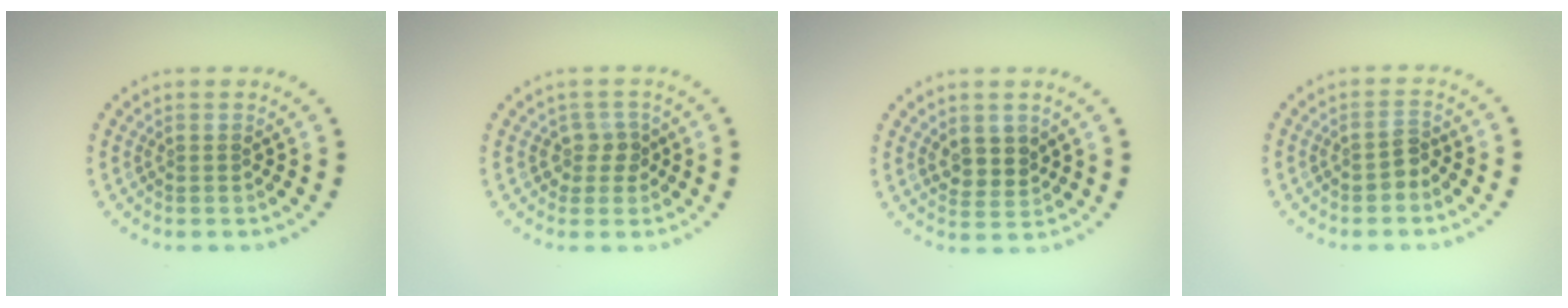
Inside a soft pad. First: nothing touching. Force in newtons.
{"total": 1.8, "press": 1.5, "slide": 1.0}
{"total": 2.5, "press": 2.3, "slide": 1.0}
{"total": 1.4, "press": 1.2, "slide": 0.7}